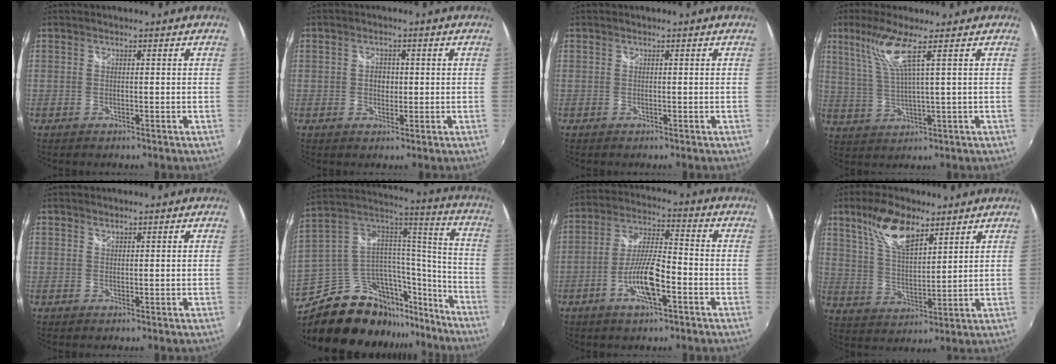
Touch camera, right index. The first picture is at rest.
{"total": 2.4, "force": [0.0, 2.0, 1.2], "torque": [-0.018, 0.003, -0.002]}
{"total": 0.0}
{"total": 7.0, "force": [3.8, -0.5, 5.9], "torque": [-0.116, -0.004, 0.083]}
{"total": 0.6, "force": [0.6, 0.1, 0.1], "torque": [0.000, 0.001, 0.012]}
{"total": 23.9, "force": [-17.9, 12.6, 9.7], "torque": [-0.170, 0.080, -0.269]}
{"total": 10.3, "force": [-4.4, 2.6, 8.9], "torque": [-0.183, 0.000, -0.081]}
{"total": 11.0, "force": [7.1, 4.2, 7.2], "torque": [-0.137, 0.012, 0.141]}